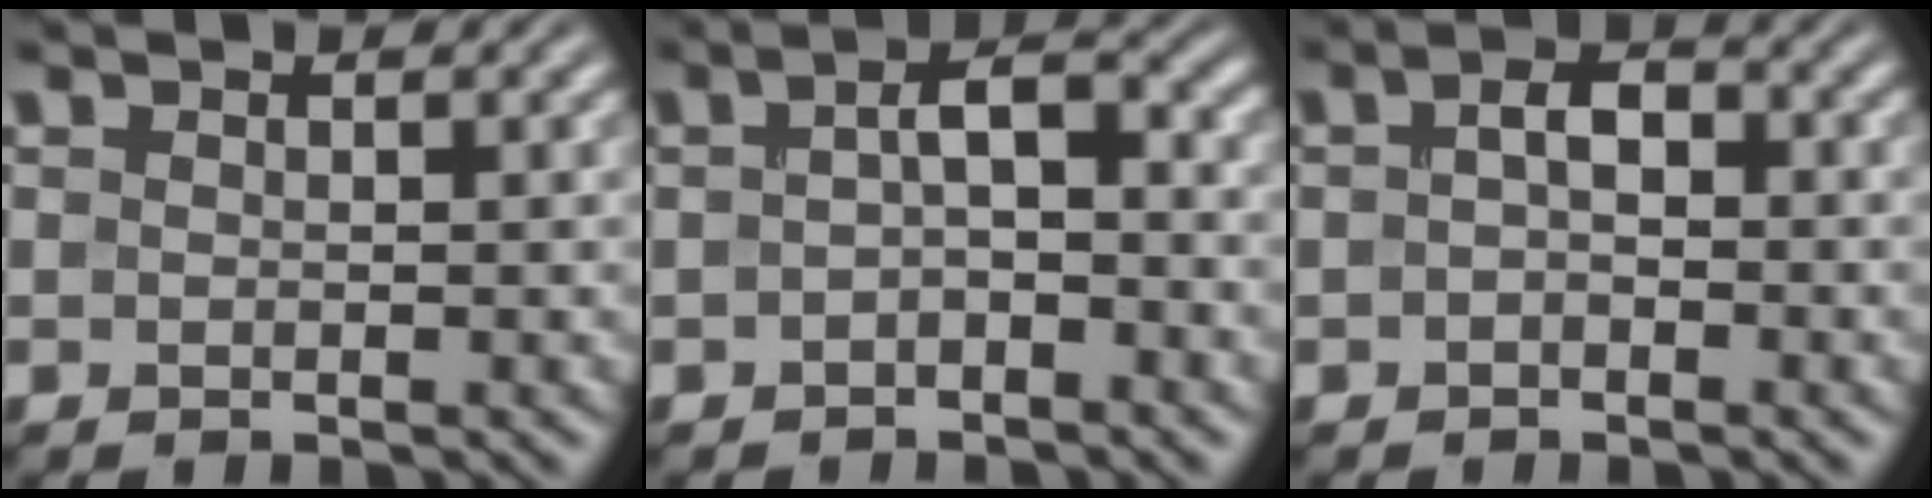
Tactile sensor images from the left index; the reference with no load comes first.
{"total": 3.1, "force": [-0.6, 1.4, 2.7], "torque": [-0.048, 0.008, -0.016]}
{"total": 2.1, "force": [-0.2, 1.3, 1.7], "torque": [-0.029, 0.005, -0.008]}